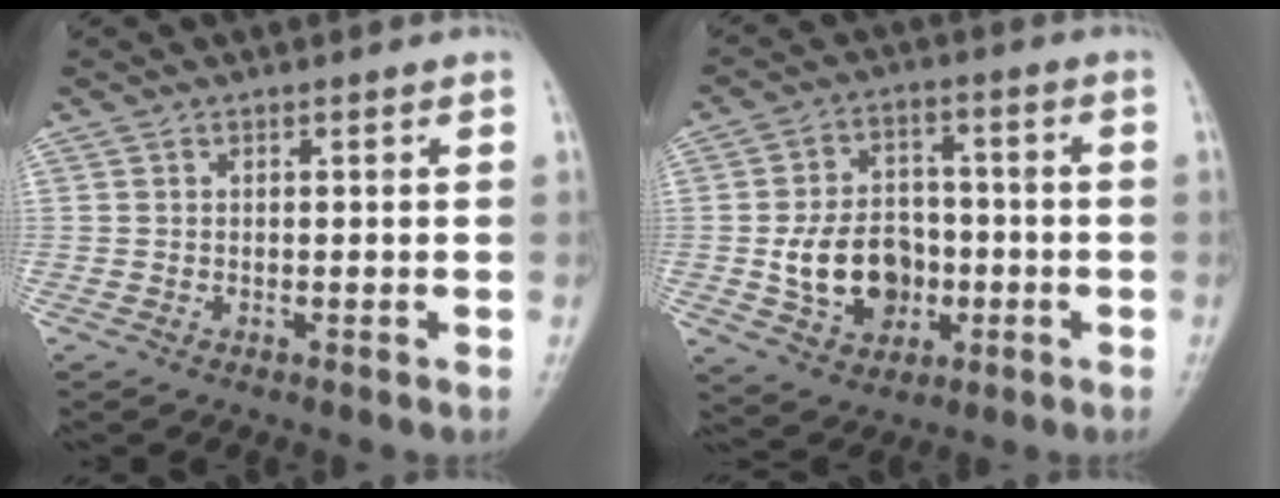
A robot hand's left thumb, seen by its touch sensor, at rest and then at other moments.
{"total": 12.6, "force": [-2.4, 9.7, 7.7], "torque": [-0.094, 0.019, -0.036]}